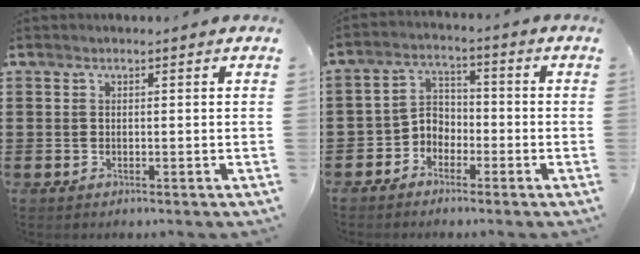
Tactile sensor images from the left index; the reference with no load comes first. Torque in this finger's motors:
{"motor_torque": [0.05, 0.53, 0.01, 0.01]}